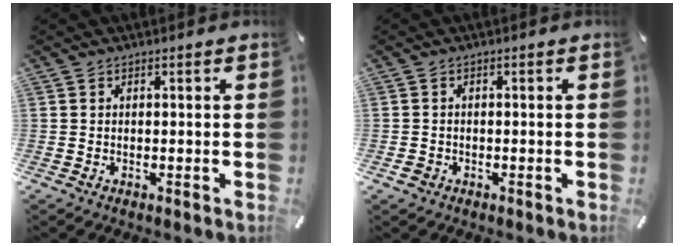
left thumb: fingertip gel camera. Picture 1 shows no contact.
{"total": 1.5, "force": [-0.8, 1.2, 0.4], "torque": [-0.007, 0.005, -0.018]}